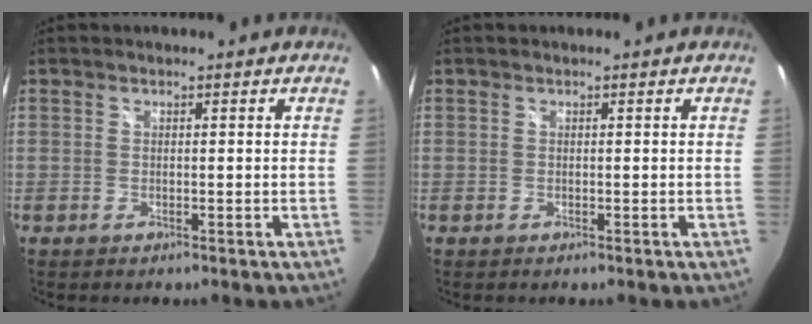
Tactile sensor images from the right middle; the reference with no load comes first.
{"total": 0.0}